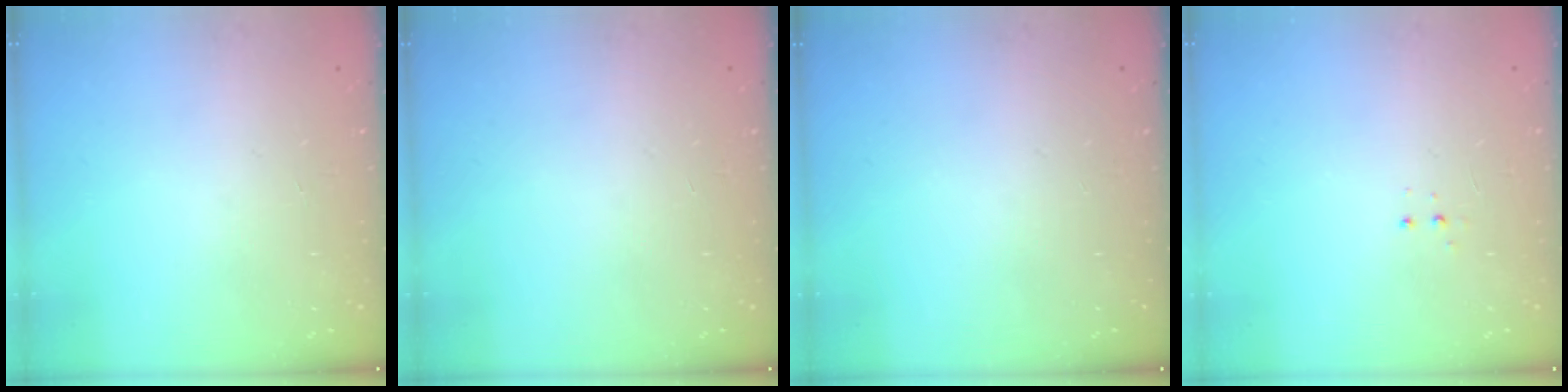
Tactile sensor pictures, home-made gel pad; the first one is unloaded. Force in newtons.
{"total": 0.0}
{"total": 0.0}
{"total": 3.3, "press": 3.2, "slide": 0.7}